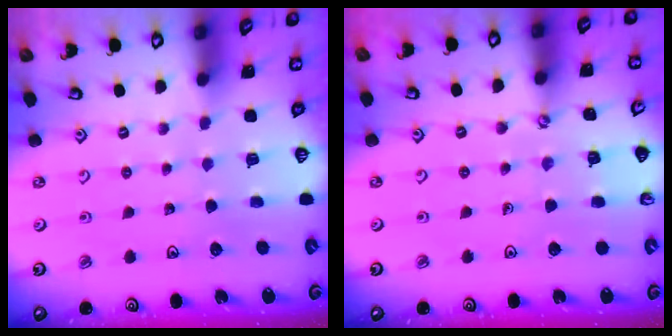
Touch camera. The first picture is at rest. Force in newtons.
{"total": 2.3, "press": 2.2, "slide": 0.3}